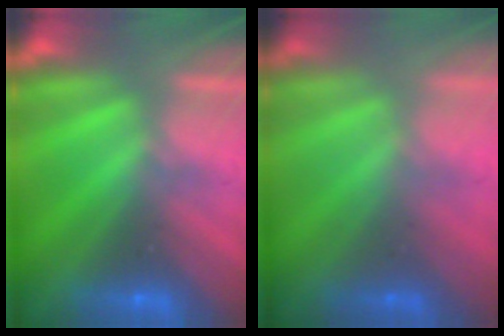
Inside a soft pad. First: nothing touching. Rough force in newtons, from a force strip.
{"total": 1.1}